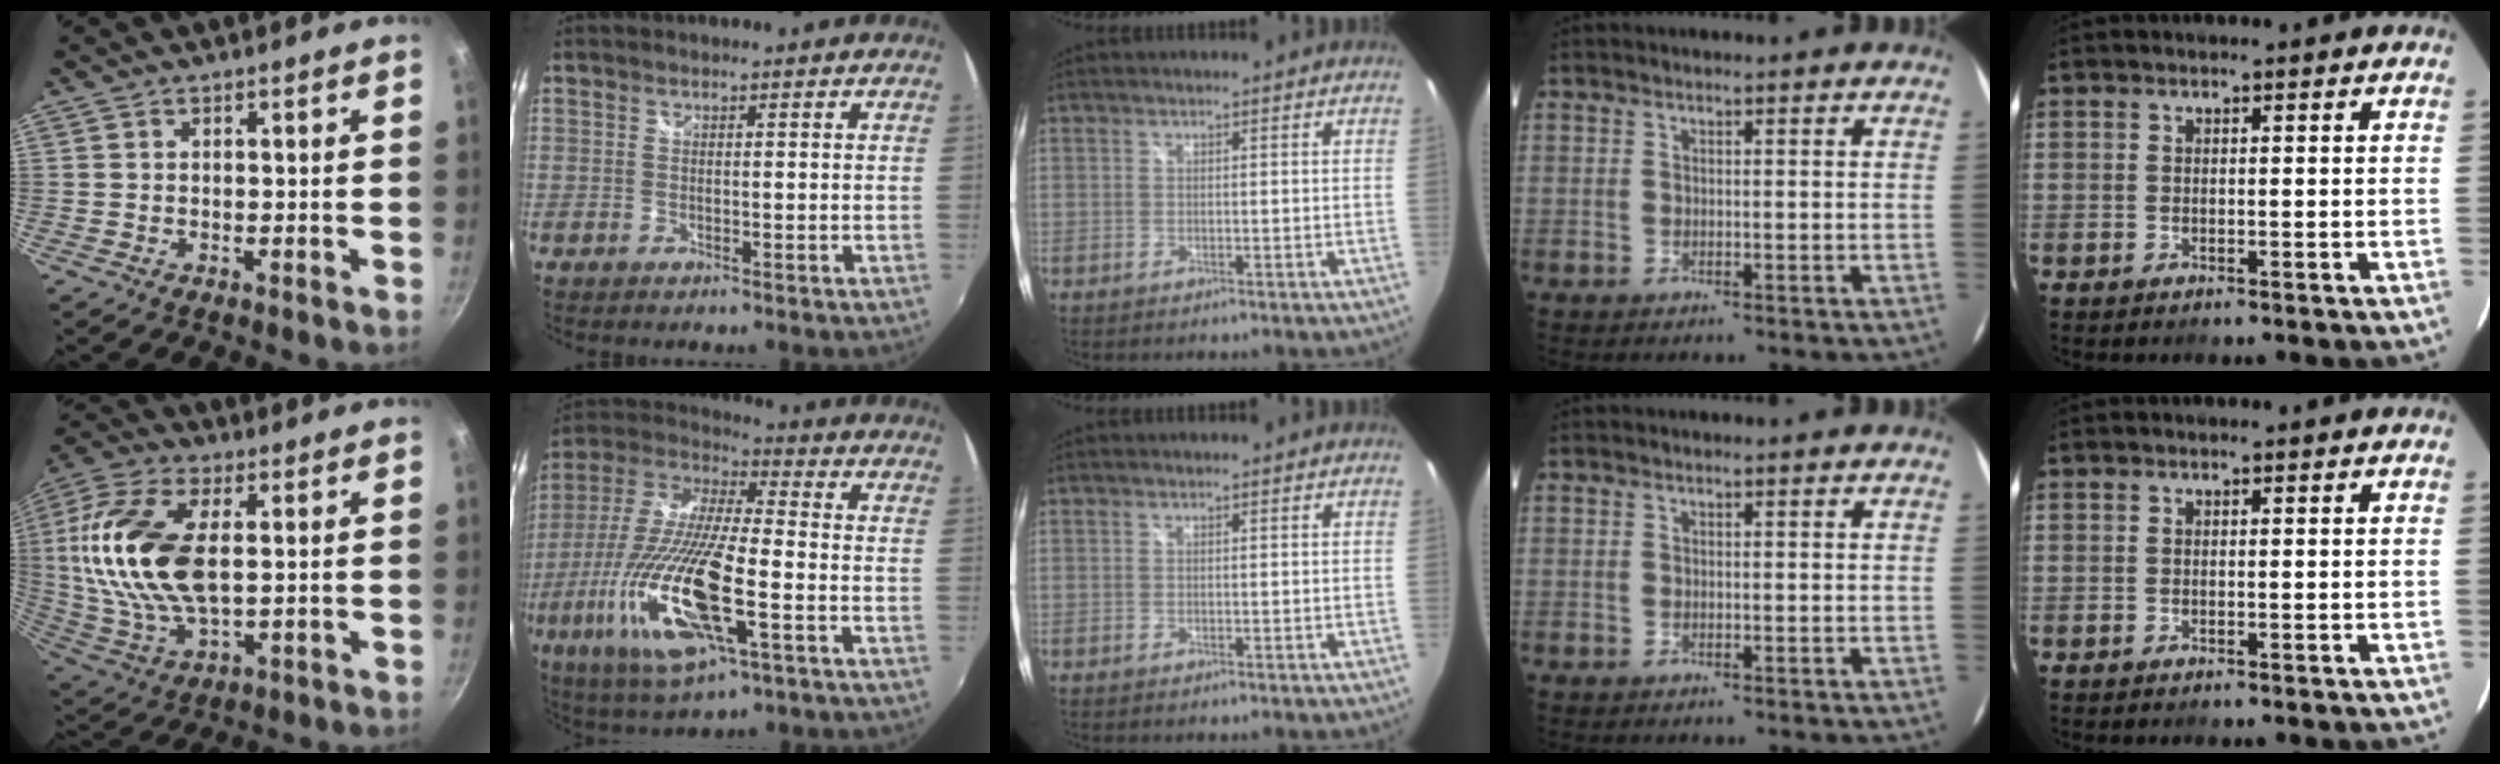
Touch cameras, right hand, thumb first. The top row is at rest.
{"thumb": {"total": 20.6, "force": [2.9, 10.7, 17.4], "torque": [-0.349, 0.001, 0.052]}, "index": {"total": 23.3, "force": [-7.7, 6.0, 21.1], "torque": [-0.425, -0.047, -0.147]}}